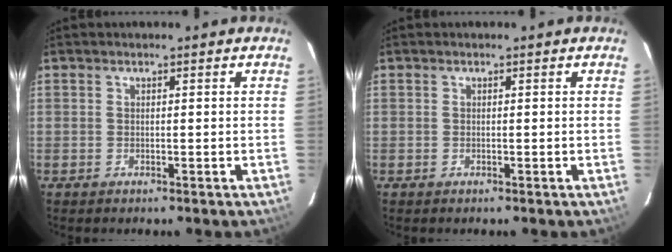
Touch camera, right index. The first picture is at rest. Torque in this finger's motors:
{"motor_torque": [0.00, 0.00, 0.04, 0.00]}